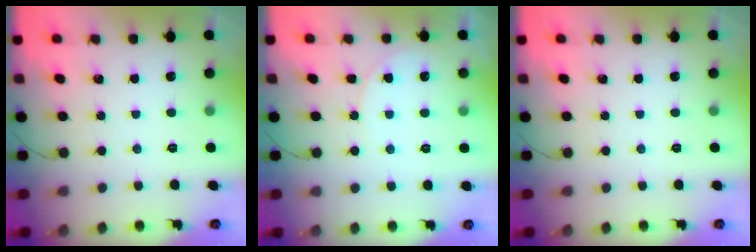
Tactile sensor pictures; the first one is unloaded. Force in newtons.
{"total": 5.6, "press": 5.6, "slide": 0.8}
{"total": 0.0}